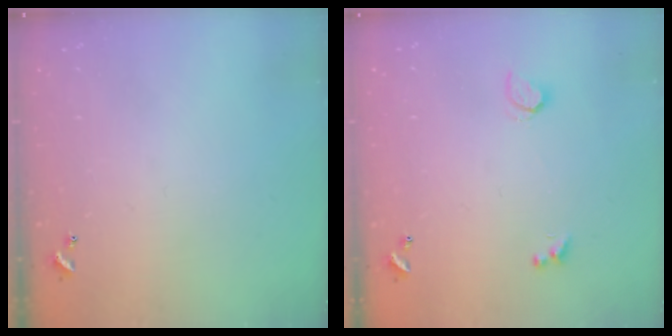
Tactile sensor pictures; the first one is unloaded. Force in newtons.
{"total": 1.3, "press": 1.2, "slide": 0.4}